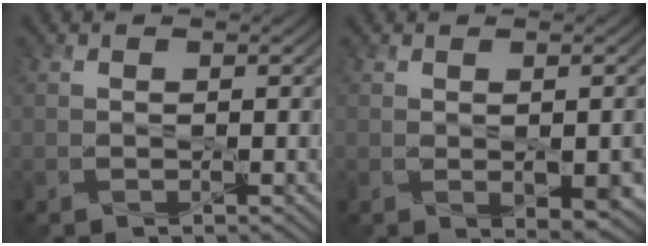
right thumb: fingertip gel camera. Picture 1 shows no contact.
{"total": 3.4, "force": [-0.6, 1.7, 2.8], "torque": [-0.046, -0.015, 0.002]}